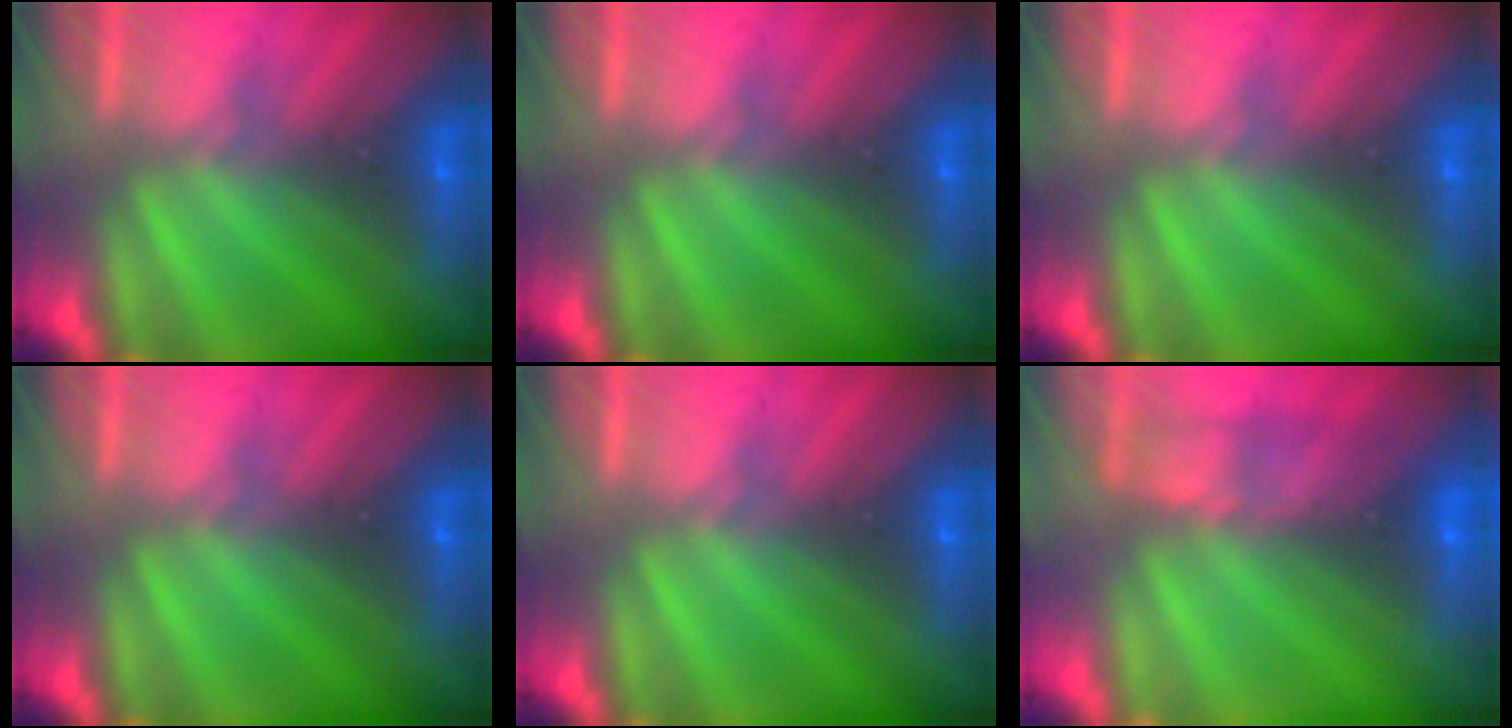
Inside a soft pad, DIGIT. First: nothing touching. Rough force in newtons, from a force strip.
{"total": 0.0}
{"total": 0.0}
{"total": 0.0}
{"total": 0.0}
{"total": 2.4}